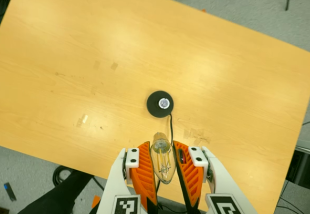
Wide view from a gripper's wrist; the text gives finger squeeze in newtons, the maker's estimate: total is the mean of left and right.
{"total": 13.7, "left": 14.4, "right": 13.1}